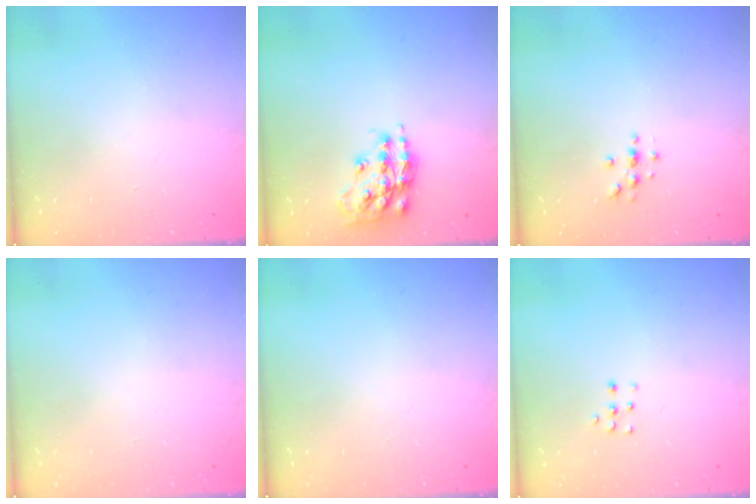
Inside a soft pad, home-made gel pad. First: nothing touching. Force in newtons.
{"total": 14.5, "press": 14.5, "slide": 1.0}
{"total": 3.0, "press": 3.0, "slide": 0.4}
{"total": 0.0}
{"total": 0.0}
{"total": 4.1, "press": 4.1, "slide": 0.5}